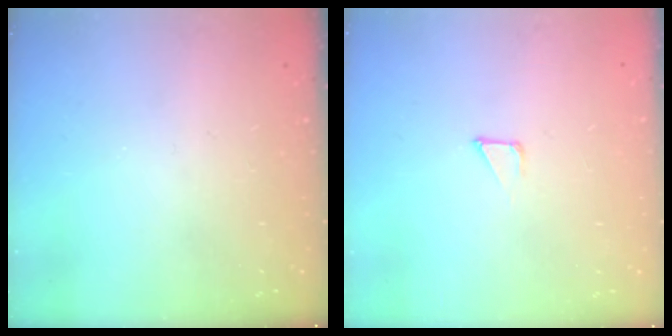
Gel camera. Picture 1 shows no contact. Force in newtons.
{"total": 1.7, "press": 1.7, "slide": 0.0}